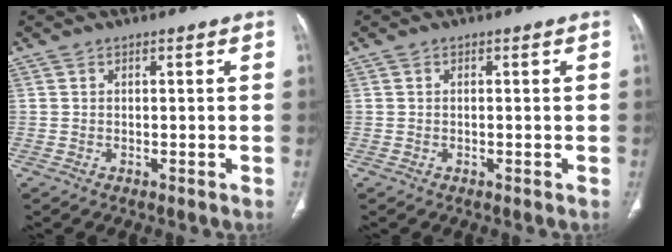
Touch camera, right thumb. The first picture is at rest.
{"total": 0.0}